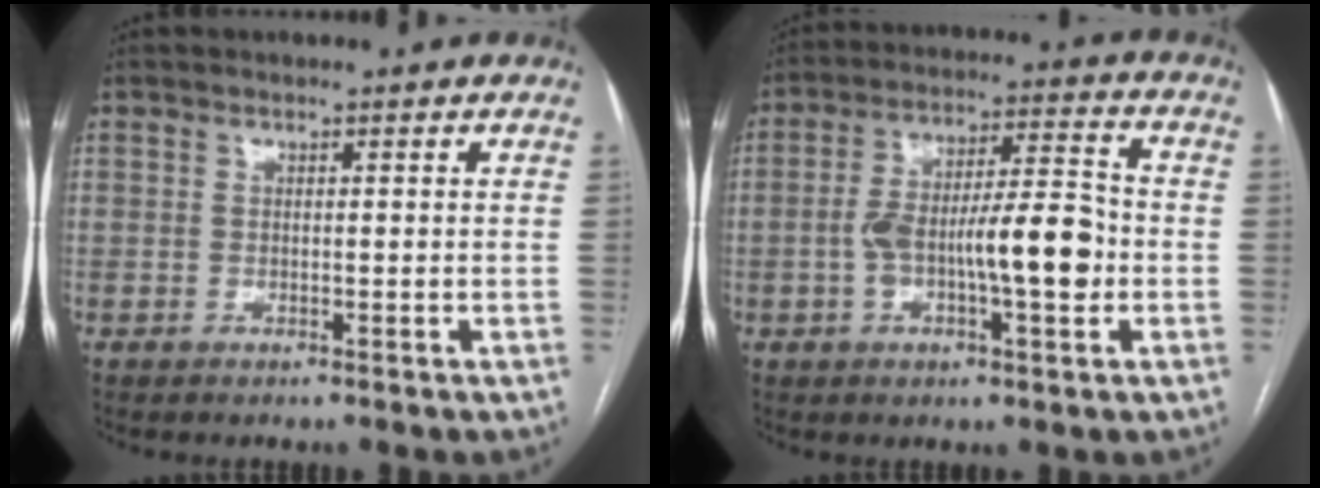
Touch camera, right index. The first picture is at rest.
{"total": 12.5, "force": [-2.3, 2.7, 12.0], "torque": [-0.207, 0.020, -0.037]}